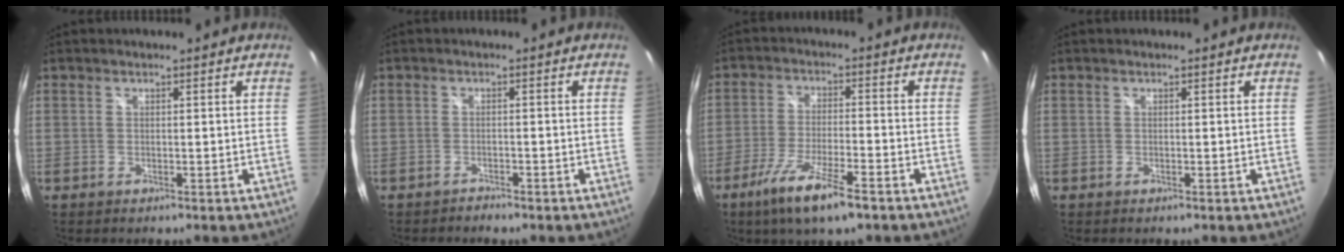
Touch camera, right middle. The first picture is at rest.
{"total": 1.9, "force": [-1.7, 0.7, 0.5], "torque": [-0.014, -0.006, -0.027]}
{"total": 11.2, "force": [-7.1, 1.8, 8.4], "torque": [-0.179, -0.027, -0.129]}
{"total": 0.0}